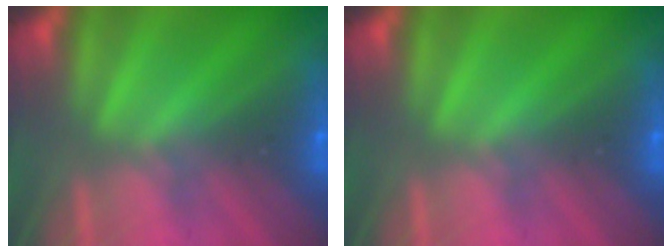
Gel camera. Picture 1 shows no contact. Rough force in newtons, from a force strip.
{"total": 0.0}